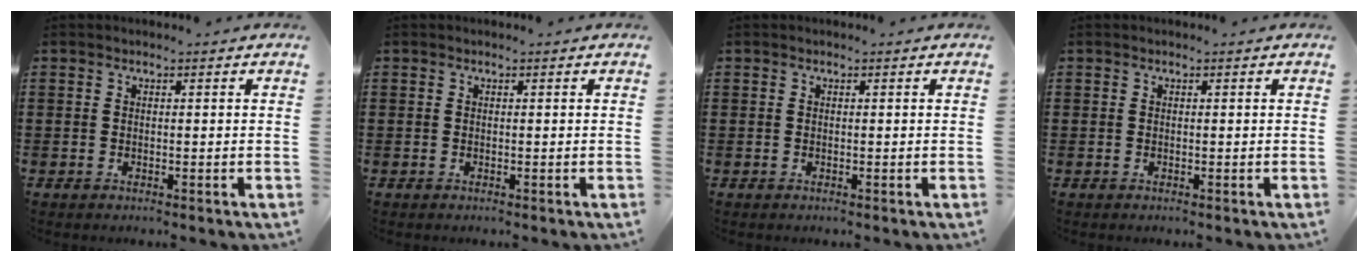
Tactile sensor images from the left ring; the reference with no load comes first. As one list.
[{"total": 0.0}, {"total": 0.0}, {"total": 0.0}]